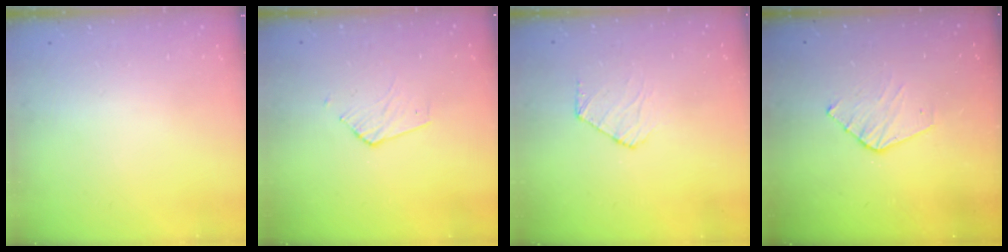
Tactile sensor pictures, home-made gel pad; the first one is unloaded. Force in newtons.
{"total": 2.9, "press": 2.9, "slide": 0.2}
{"total": 6.5, "press": 6.4, "slide": 0.6}
{"total": 5.0, "press": 5.0, "slide": 0.5}